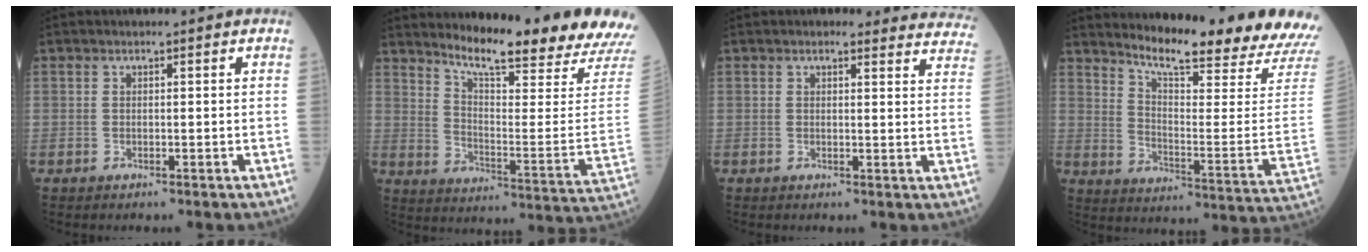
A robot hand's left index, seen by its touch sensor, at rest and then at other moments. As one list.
[{"total": 19.5, "force": [17.9, -0.9, 7.8], "torque": [-0.135, -0.107, 0.236]}, {"total": 14.1, "force": [13.5, 3.3, 2.3], "torque": [0.013, -0.041, 0.116]}, {"total": 20.6, "force": [19.2, -0.9, 7.4], "torque": [-0.131, -0.119, 0.246]}]